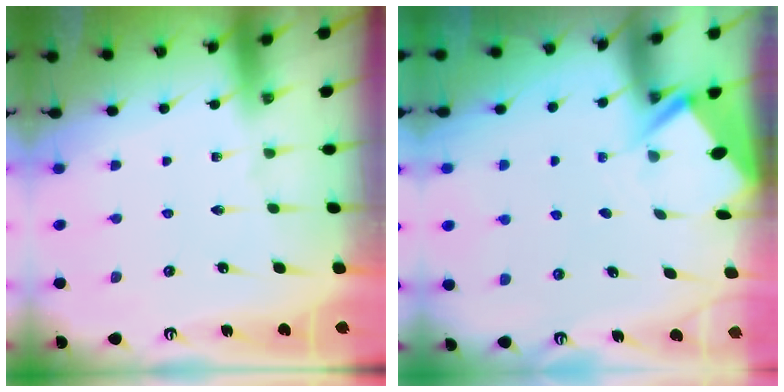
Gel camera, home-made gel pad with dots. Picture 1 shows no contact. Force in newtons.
{"total": 2.9, "press": 2.9, "slide": 0.4}